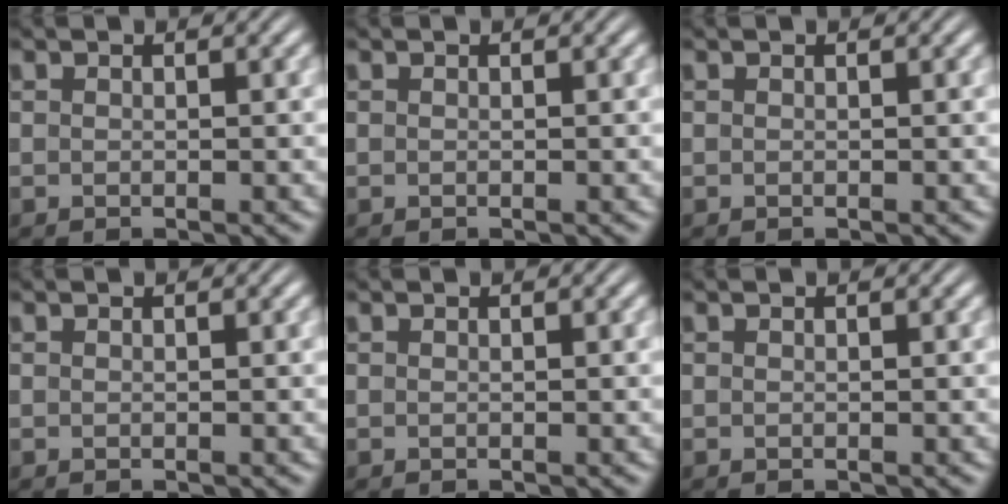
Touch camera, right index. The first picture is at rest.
{"total": 0.0}
{"total": 0.0}
{"total": 0.0}
{"total": 0.0}
{"total": 0.0}